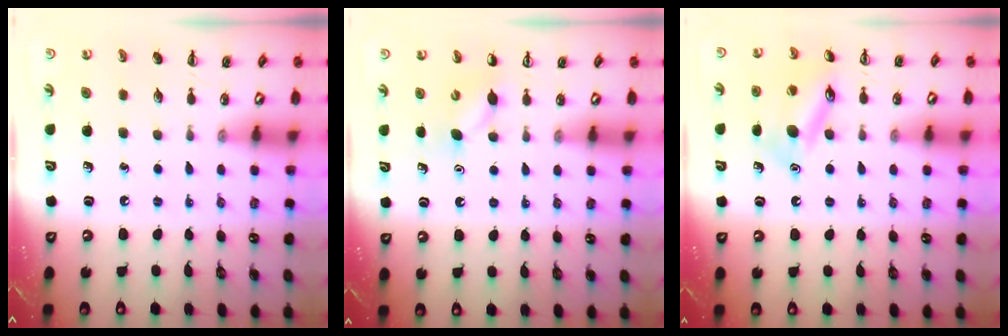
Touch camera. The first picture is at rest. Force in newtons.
{"total": 4.0, "press": 3.8, "slide": 1.1}
{"total": 13.4, "press": 13.3, "slide": 1.4}